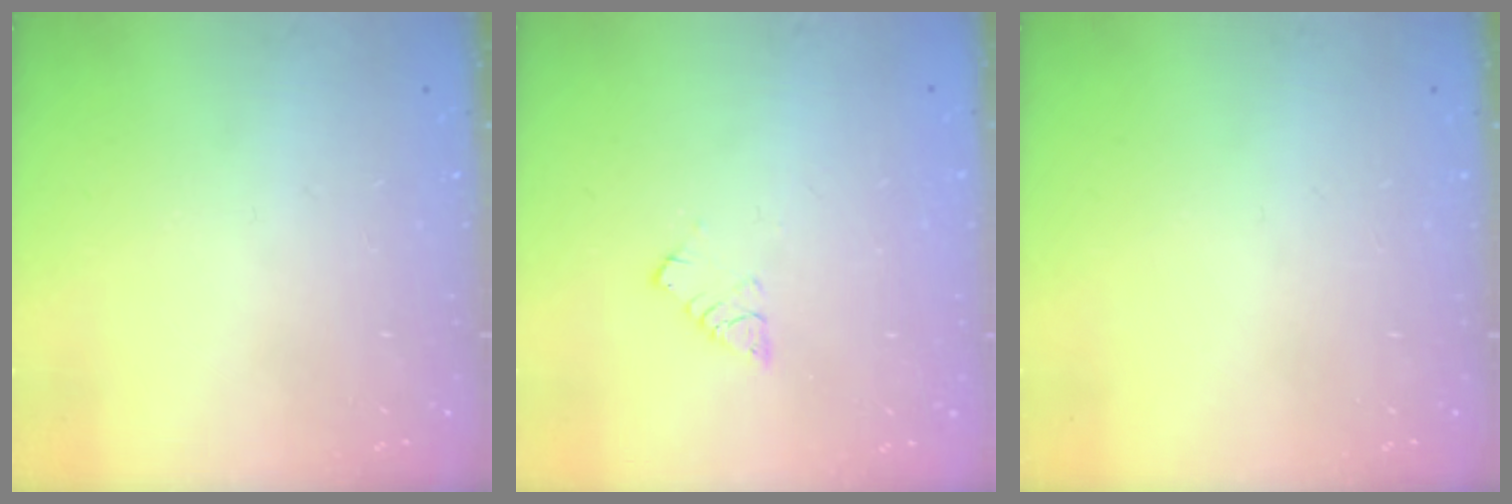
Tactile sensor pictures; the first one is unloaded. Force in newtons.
{"total": 5.0, "press": 5.0, "slide": 0.1}
{"total": 0.0}